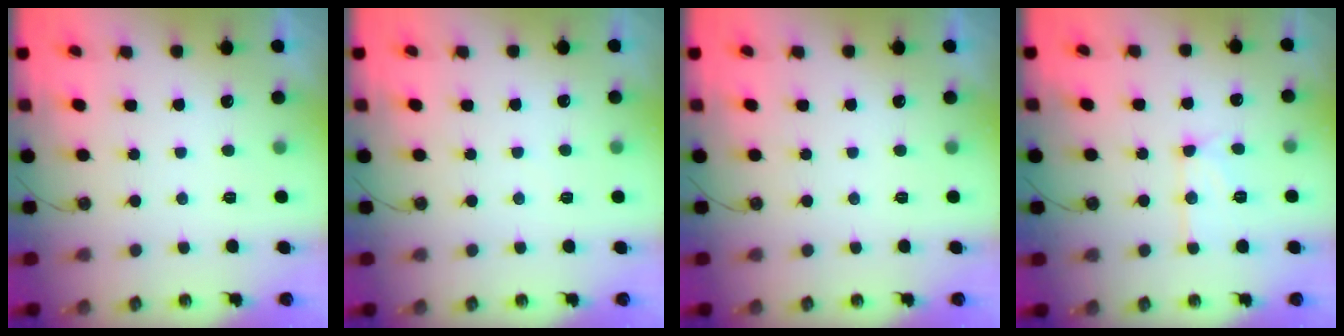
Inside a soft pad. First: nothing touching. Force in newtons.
{"total": 4.4, "press": 4.4, "slide": 0.5}
{"total": 0.0}
{"total": 11.4, "press": 11.3, "slide": 1.1}